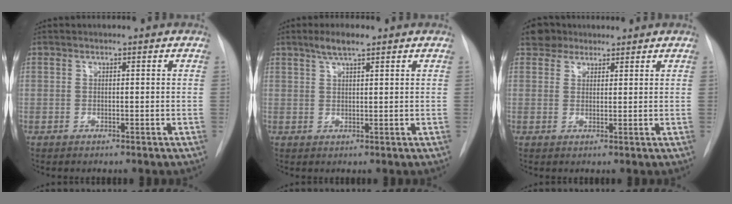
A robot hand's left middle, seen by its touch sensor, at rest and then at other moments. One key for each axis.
{"total": 3.5, "fx": 2.5, "fy": 0.4, "fz": 2.4, "tx": -0.051, "ty": 0.004, "tz": 0.046}
{"total": 3.4, "fx": 2.8, "fy": 2.0, "fz": 0.2, "tx": -0.007, "ty": 0.016, "tz": 0.046}